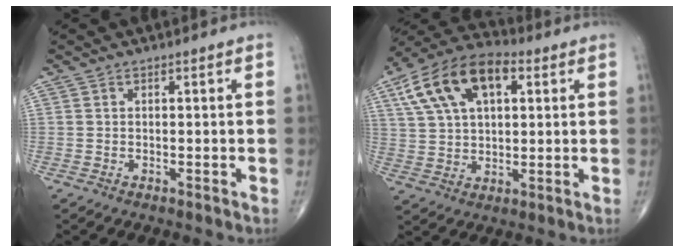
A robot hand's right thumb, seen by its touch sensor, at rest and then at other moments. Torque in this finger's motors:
{"motor_torque": [-0.39, 1.85, 0.21, 0.22, 0.16]}